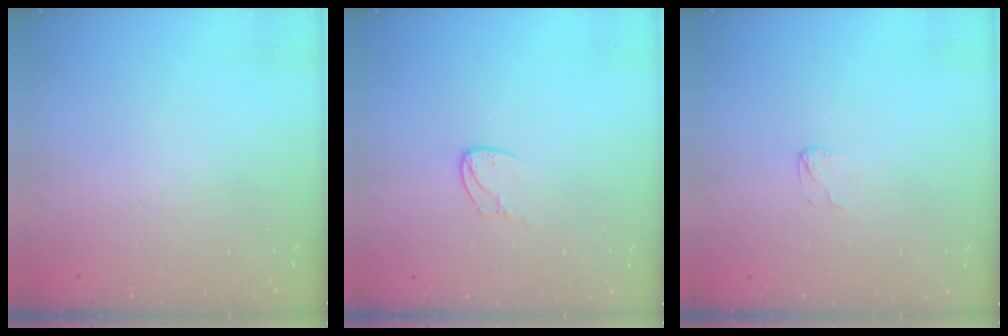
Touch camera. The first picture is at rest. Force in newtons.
{"total": 5.3, "press": 5.2, "slide": 0.4}
{"total": 2.9, "press": 2.9, "slide": 0.2}